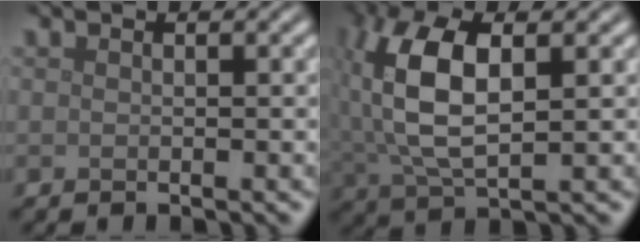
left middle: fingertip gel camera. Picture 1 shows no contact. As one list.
[{"total": 8.6, "force": [1.4, 4.0, 7.5], "torque": [-0.166, 0.012, 0.023]}]